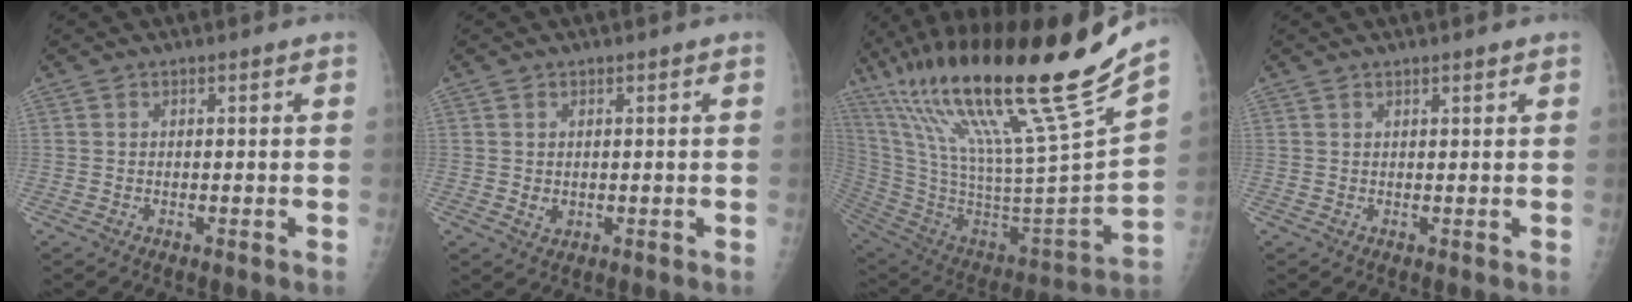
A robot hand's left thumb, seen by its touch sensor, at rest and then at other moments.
{"total": 1.8, "force": [0.1, 1.5, 0.9], "torque": [-0.011, -0.003, 0.008]}
{"total": 36.0, "force": [23.9, 4.0, 26.7], "torque": [-0.465, -0.089, 0.418]}
{"total": 1.0, "force": [0.8, 0.2, 0.6], "torque": [-0.008, -0.004, 0.013]}